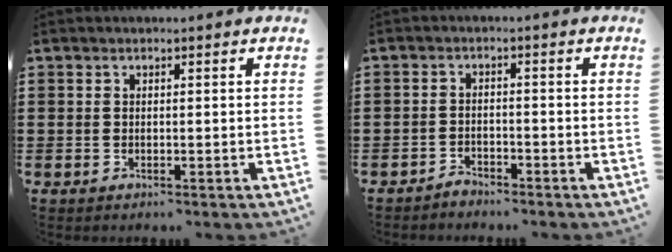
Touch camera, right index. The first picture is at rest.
{"total": 1.8, "force": [-1.8, 0.2, 0.1], "torque": [-0.008, 0.001, -0.038]}